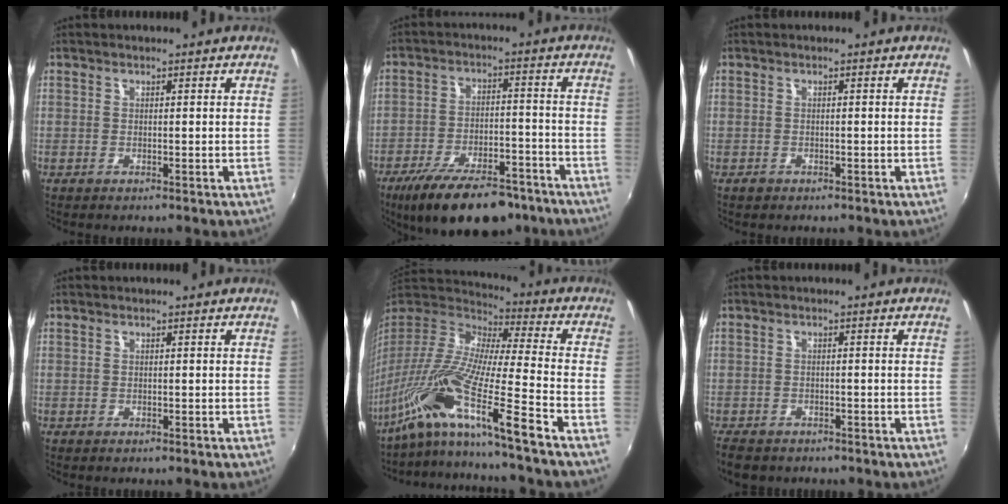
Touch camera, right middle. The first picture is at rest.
{"total": 18.7, "force": [-13.9, 7.0, 10.3], "torque": [-0.193, -0.025, -0.204]}
{"total": 1.1, "force": [-0.8, 0.7, 0.3], "torque": [-0.008, -0.002, -0.012]}
{"total": 0.0}
{"total": 19.5, "force": [-13.7, -1.5, 13.8], "torque": [-0.240, -0.041, -0.263]}
{"total": 5.8, "force": [-4.5, 2.8, 2.3], "torque": [-0.066, -0.023, -0.076]}